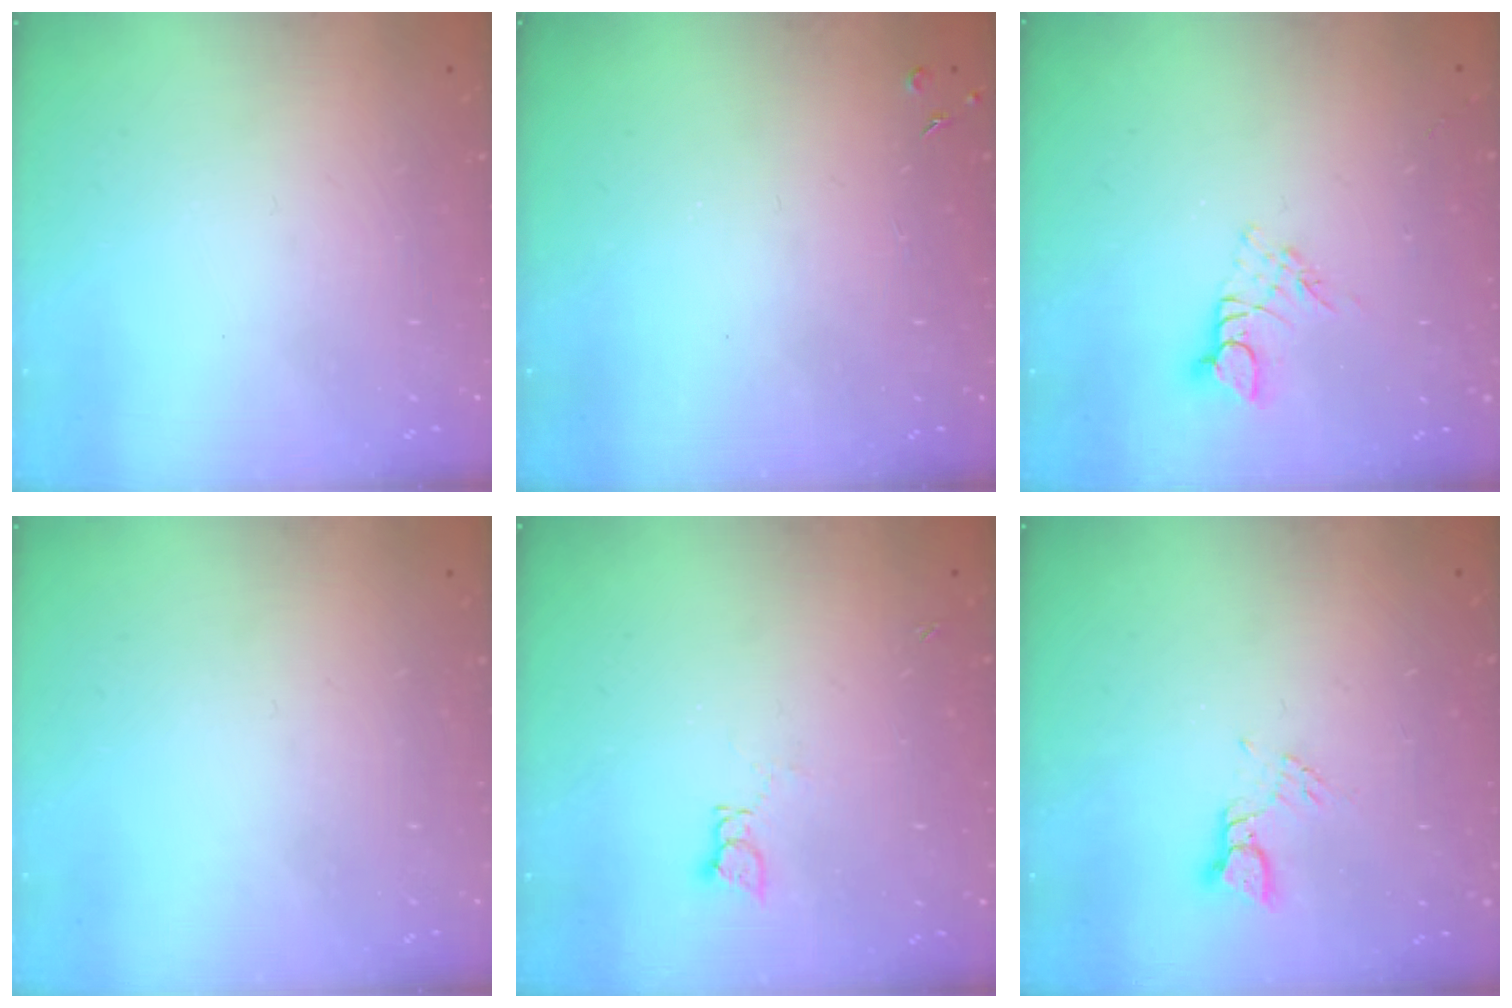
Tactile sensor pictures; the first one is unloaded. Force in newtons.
{"total": 2.8, "press": 2.7, "slide": 0.5}
{"total": 3.9, "press": 3.9, "slide": 0.4}
{"total": 0.0}
{"total": 2.0, "press": 2.0, "slide": 0.2}
{"total": 2.7, "press": 2.7, "slide": 0.2}